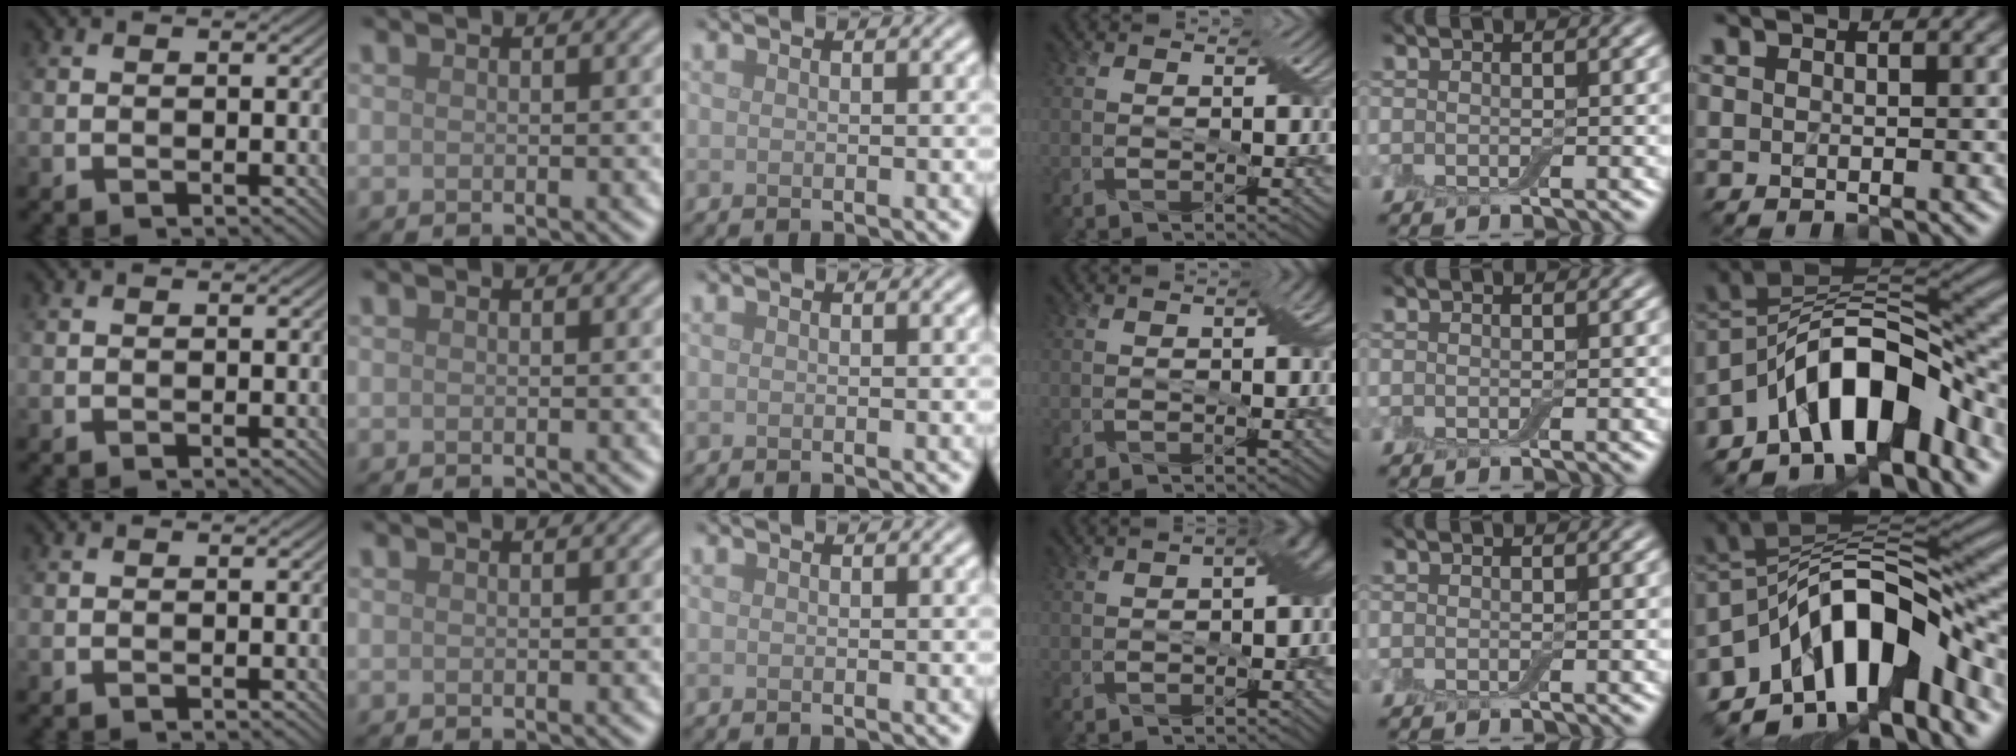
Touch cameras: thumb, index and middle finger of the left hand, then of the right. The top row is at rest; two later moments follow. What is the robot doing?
{"motion": "pour", "object": "bottle"}